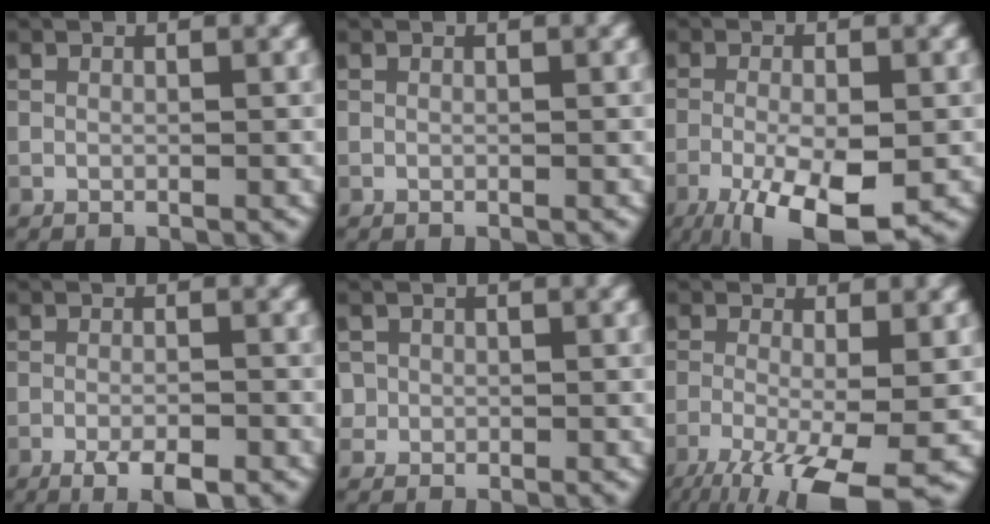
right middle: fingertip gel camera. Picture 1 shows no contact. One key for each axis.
{"total": 0.0}
{"total": 8.5, "fx": -4.0, "fy": 2.6, "fz": 7.0, "tx": -0.128, "ty": -0.012, "tz": -0.065}
{"total": 3.5, "fx": -2.2, "fy": 0.8, "fz": 2.6, "tx": -0.050, "ty": -0.004, "tz": -0.037}
{"total": 1.2, "fx": 0.0, "fy": 1.2, "fz": 0.1, "tx": 0.012, "ty": -0.003, "tz": 0.000}
{"total": 10.3, "fx": -5.2, "fy": 2.9, "fz": 8.4, "tx": -0.150, "ty": -0.027, "tz": -0.089}